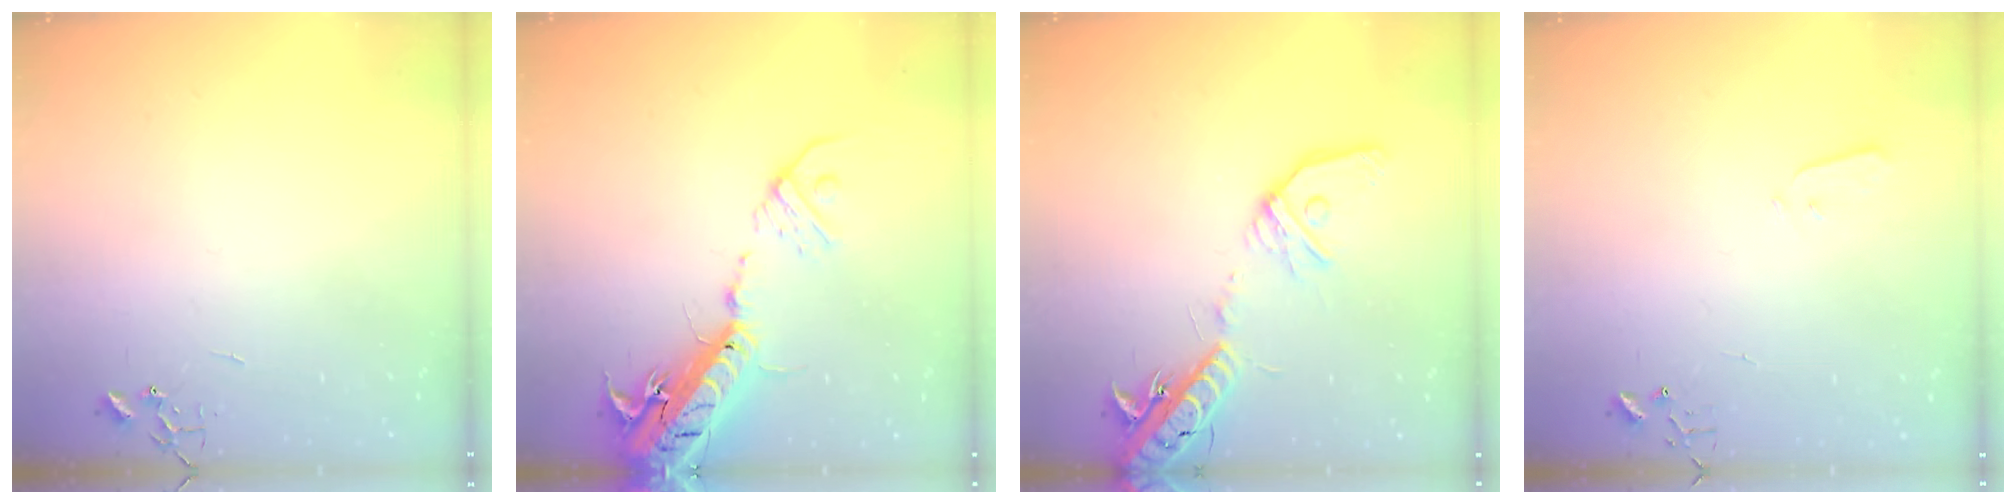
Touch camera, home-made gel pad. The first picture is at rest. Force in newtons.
{"total": 21.5, "press": 21.1, "slide": 4.3}
{"total": 17.2, "press": 16.8, "slide": 3.7}
{"total": 2.9, "press": 2.9, "slide": 0.1}